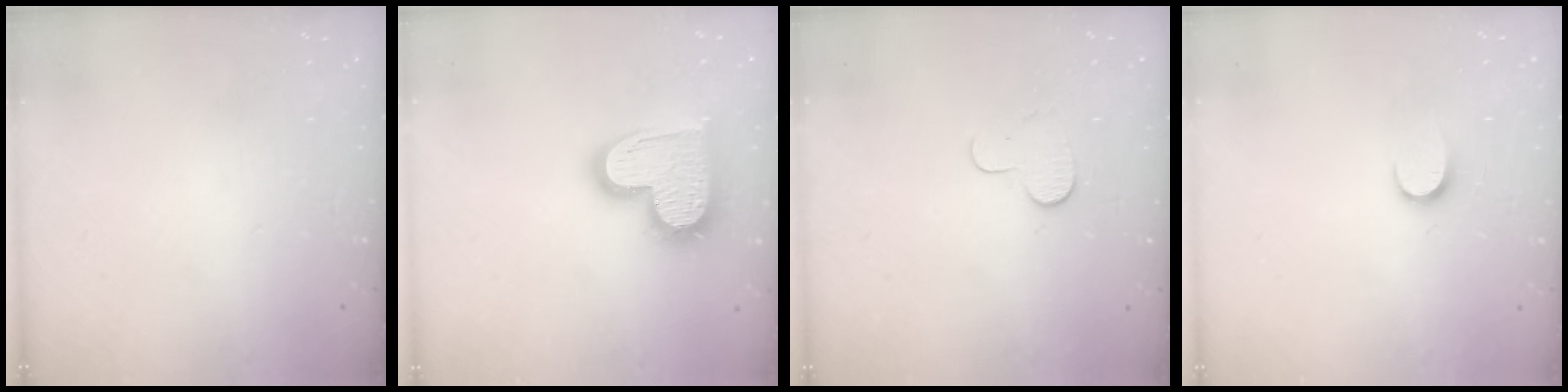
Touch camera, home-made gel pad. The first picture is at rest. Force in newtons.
{"total": 17.9, "press": 17.8, "slide": 1.3}
{"total": 6.3, "press": 6.3, "slide": 0.5}
{"total": 5.0, "press": 5.0, "slide": 0.5}